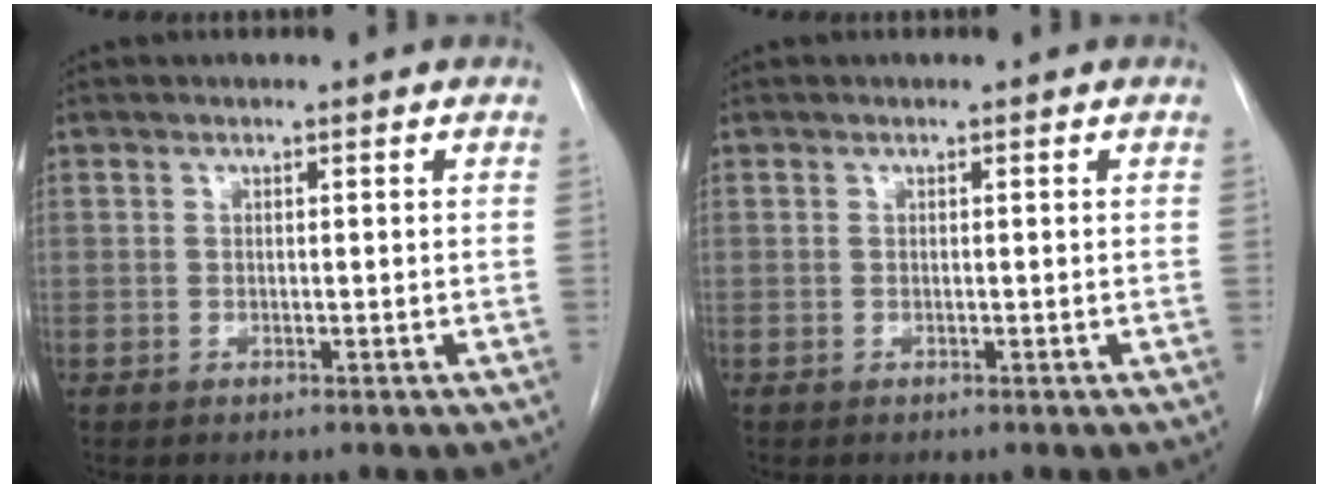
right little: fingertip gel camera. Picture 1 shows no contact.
{"total": 0.0}